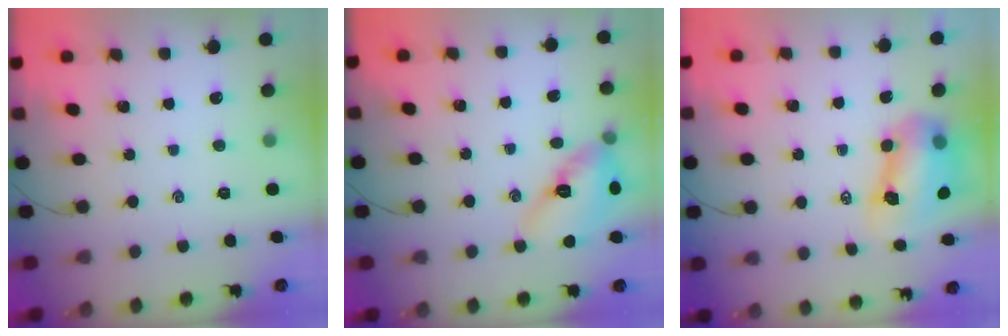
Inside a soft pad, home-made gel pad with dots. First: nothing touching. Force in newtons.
{"total": 13.4, "press": 13.3, "slide": 1.7}
{"total": 10.5, "press": 10.1, "slide": 2.9}